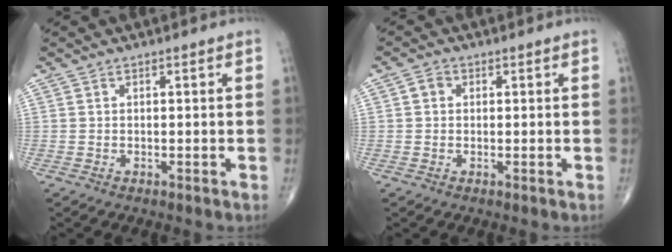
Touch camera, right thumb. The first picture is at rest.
{"total": 1.9, "force": [0.3, 1.7, 0.9], "torque": [-0.010, 0.006, 0.003]}